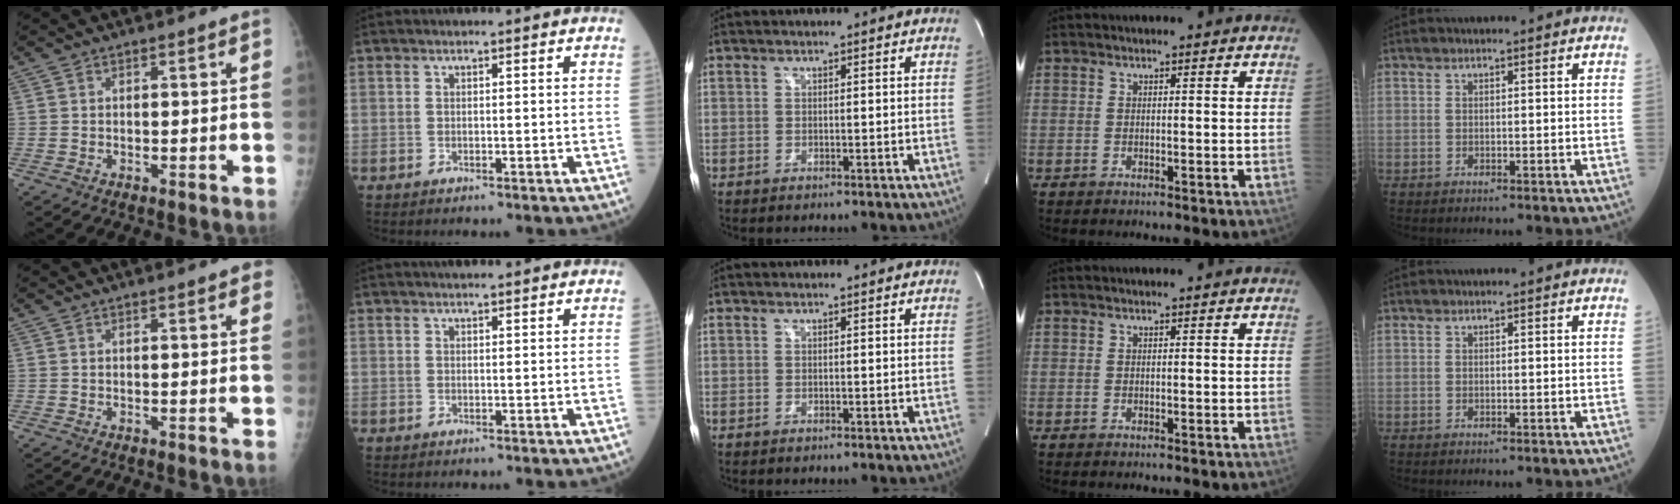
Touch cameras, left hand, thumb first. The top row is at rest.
{"thumb": {"total": 2.2, "force": [1.4, 0.6, 1.6], "torque": [-0.014, 0.000, 0.015]}, "index": {"total": 4.1, "force": [3.5, 0.7, 2.1], "torque": [-0.025, 0.021, 0.044]}}